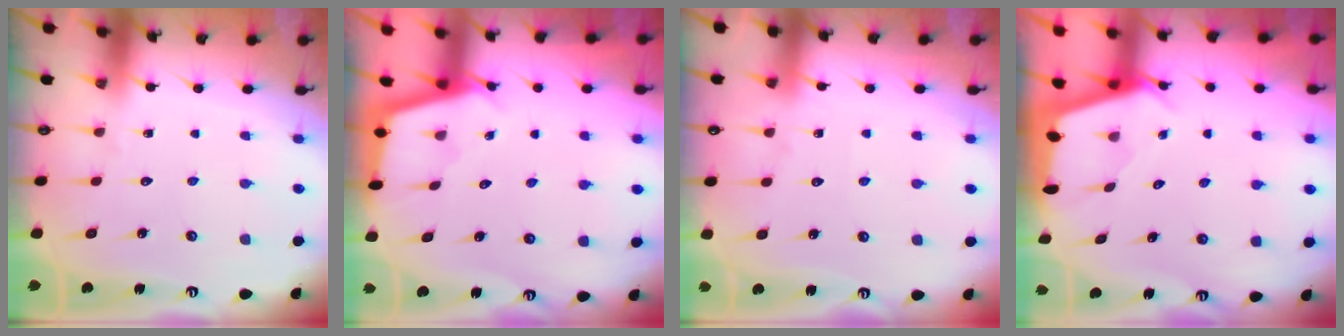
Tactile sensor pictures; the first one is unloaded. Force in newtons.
{"total": 2.5, "press": 2.5, "slide": 0.2}
{"total": 3.7, "press": 3.7, "slide": 0.6}
{"total": 2.5, "press": 2.5, "slide": 0.2}